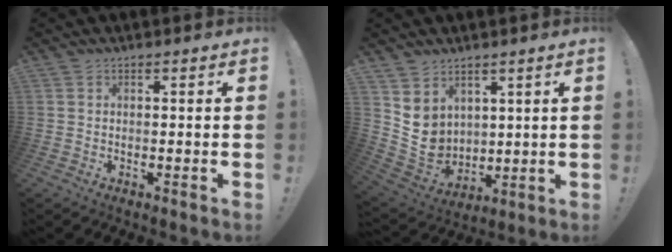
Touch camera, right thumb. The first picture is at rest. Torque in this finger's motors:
{"motor_torque": [1.78, 0.76, 0.63, -0.70, 0.07]}